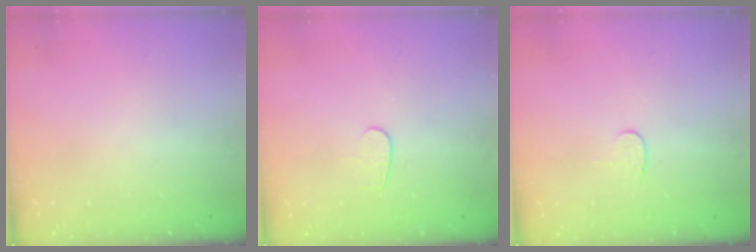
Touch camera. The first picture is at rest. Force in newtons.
{"total": 4.3, "press": 4.3, "slide": 0.3}
{"total": 3.9, "press": 3.9, "slide": 0.2}